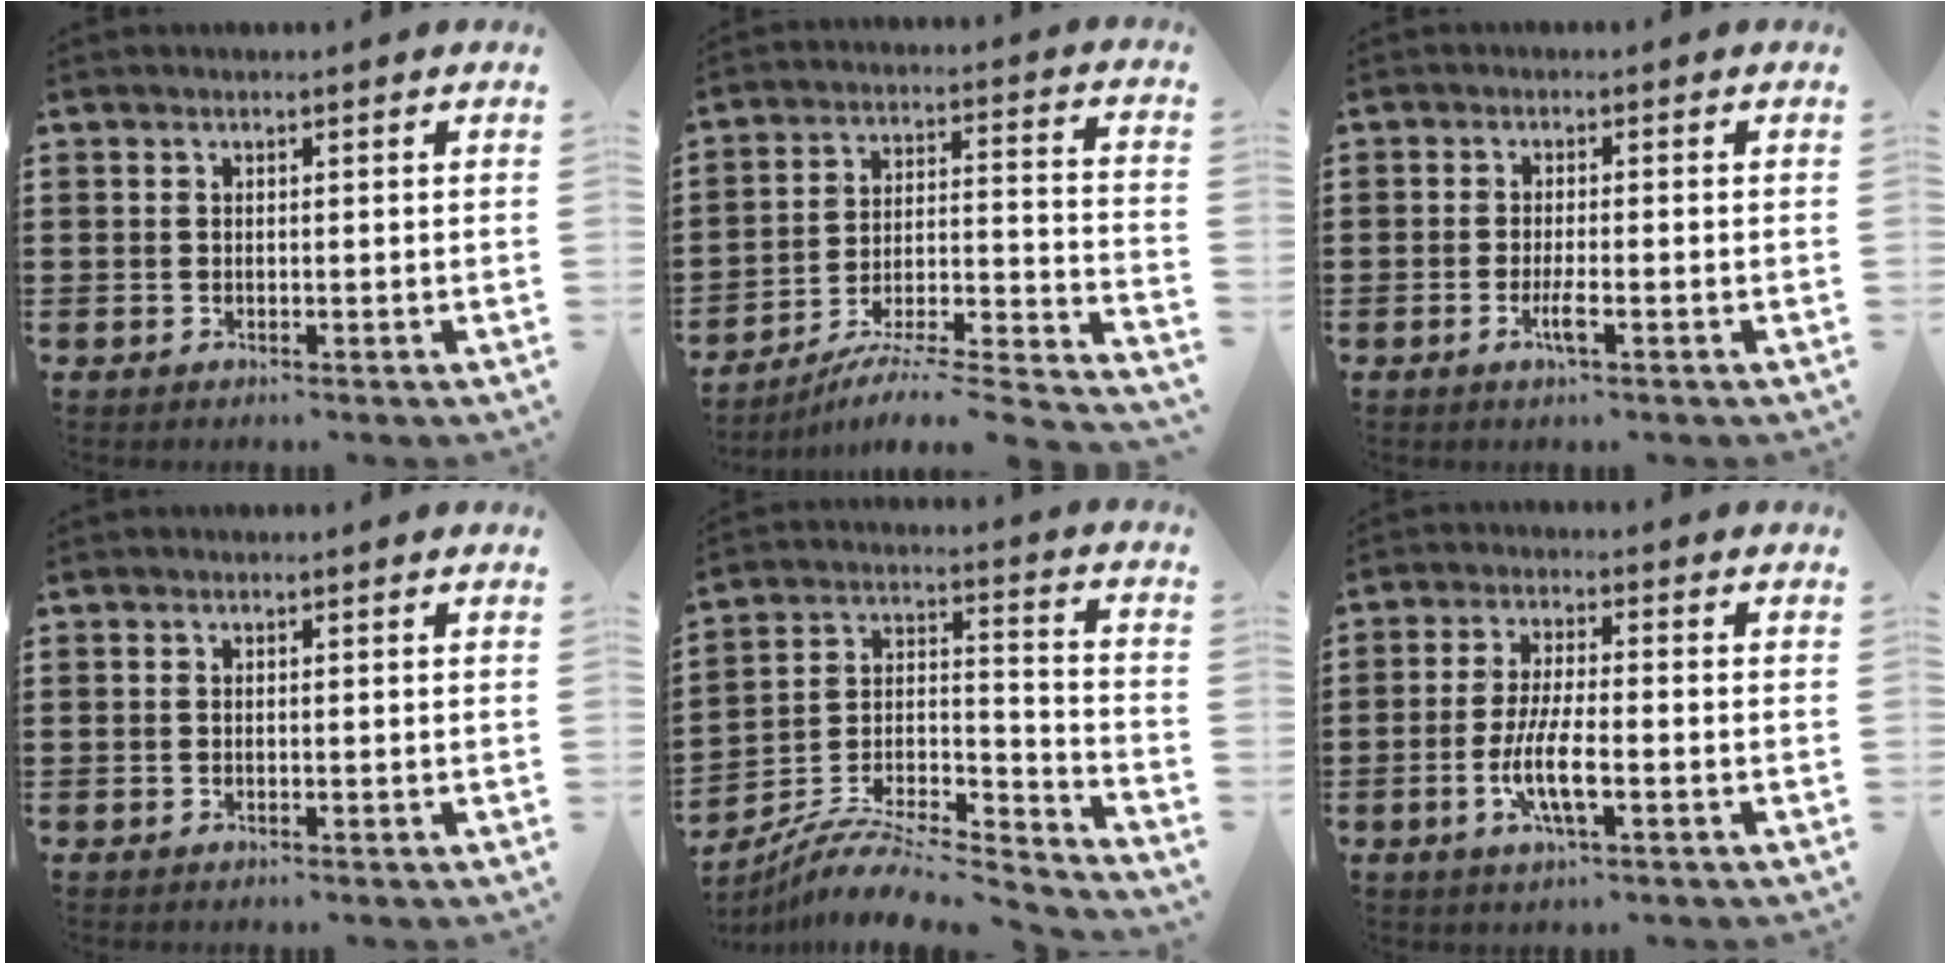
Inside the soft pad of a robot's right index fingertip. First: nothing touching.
{"total": 5.7, "force": [-4.8, 0.0, 3.0], "torque": [-0.049, -0.017, -0.100]}
{"total": 2.9, "force": [-1.3, 0.3, 2.6], "torque": [-0.066, -0.009, -0.030]}
{"total": 0.0}
{"total": 8.1, "force": [-7.2, 1.7, 3.2], "torque": [-0.052, 0.006, -0.142]}
{"total": 6.8, "force": [-2.3, 1.6, 6.2], "torque": [-0.136, -0.012, -0.048]}